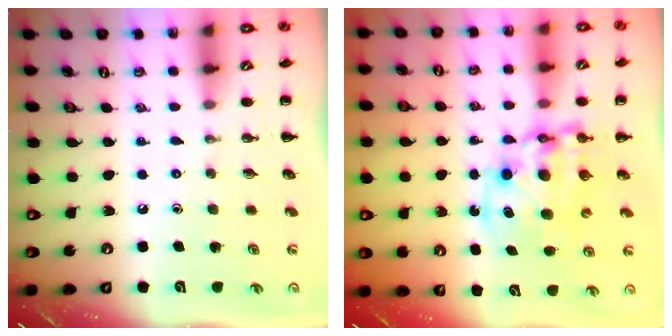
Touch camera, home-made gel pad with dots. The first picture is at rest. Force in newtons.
{"total": 10.7, "press": 10.3, "slide": 2.9}